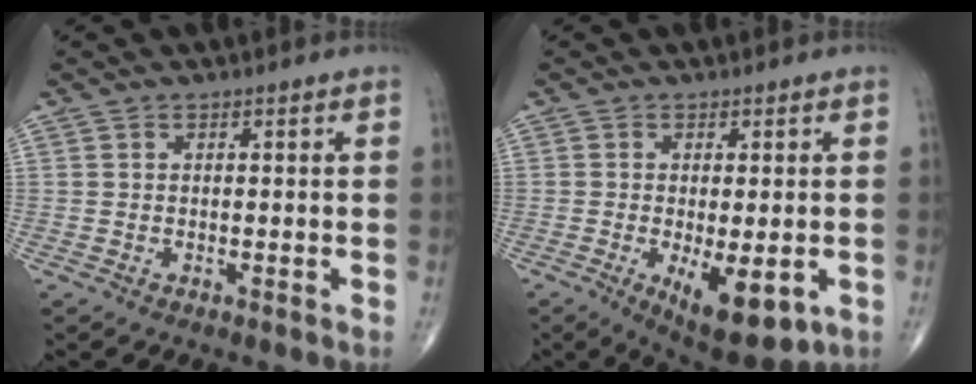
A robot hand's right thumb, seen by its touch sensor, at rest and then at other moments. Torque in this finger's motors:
{"motor_torque": [-0.05, 0.97, 0.13, -0.13, 0.05]}